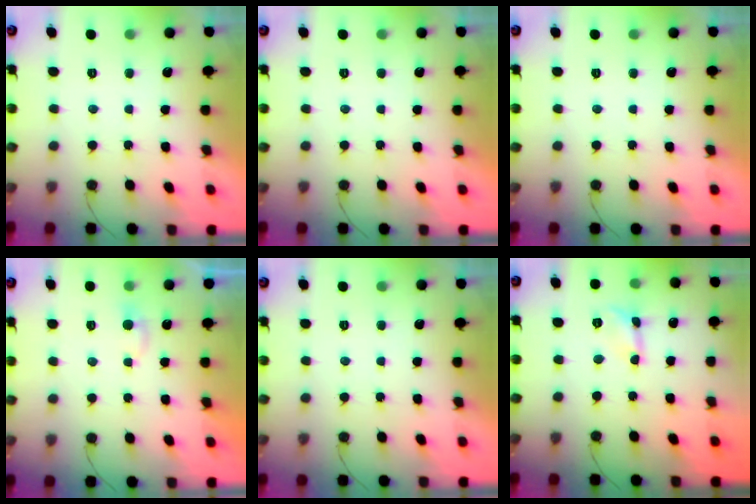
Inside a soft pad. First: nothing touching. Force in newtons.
{"total": 0.0}
{"total": 0.0}
{"total": 2.8, "press": 2.8, "slide": 0.2}
{"total": 0.0}
{"total": 2.8, "press": 2.7, "slide": 0.3}